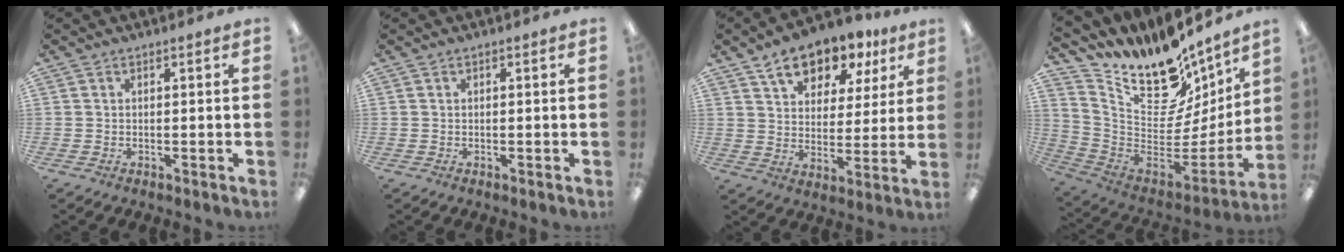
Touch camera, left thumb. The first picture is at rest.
{"total": 0.0}
{"total": 12.0, "force": [8.7, 6.7, 4.8], "torque": [-0.070, -0.048, 0.157]}
{"total": 16.3, "force": [12.6, 7.7, 6.9], "torque": [-0.104, -0.125, 0.218]}